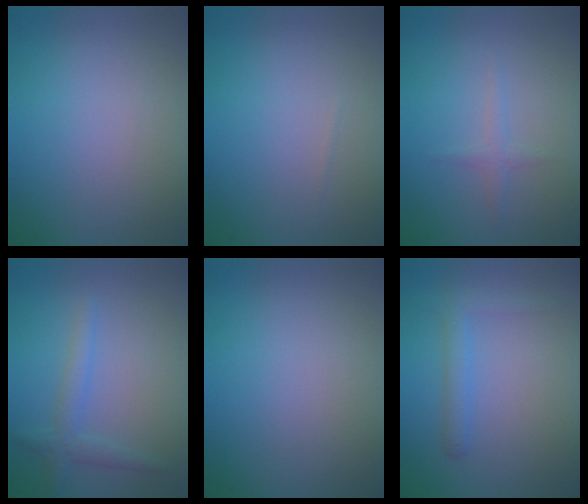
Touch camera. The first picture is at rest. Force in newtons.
{"total": 0.0}
{"total": 1.1, "press": 1.1, "slide": 0.1}
{"total": 2.0, "press": 2.0, "slide": 0.1}
{"total": 0.0}
{"total": 1.9, "press": 1.9, "slide": 0.1}